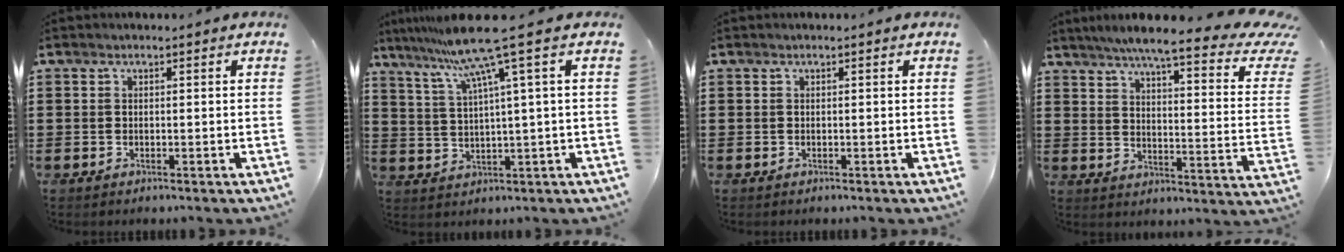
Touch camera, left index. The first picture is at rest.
{"total": 9.7, "force": [5.4, -0.8, 8.0], "torque": [-0.186, -0.025, 0.083]}
{"total": 0.0}
{"total": 8.2, "force": [6.2, 0.2, 5.4], "torque": [-0.104, -0.046, 0.096]}